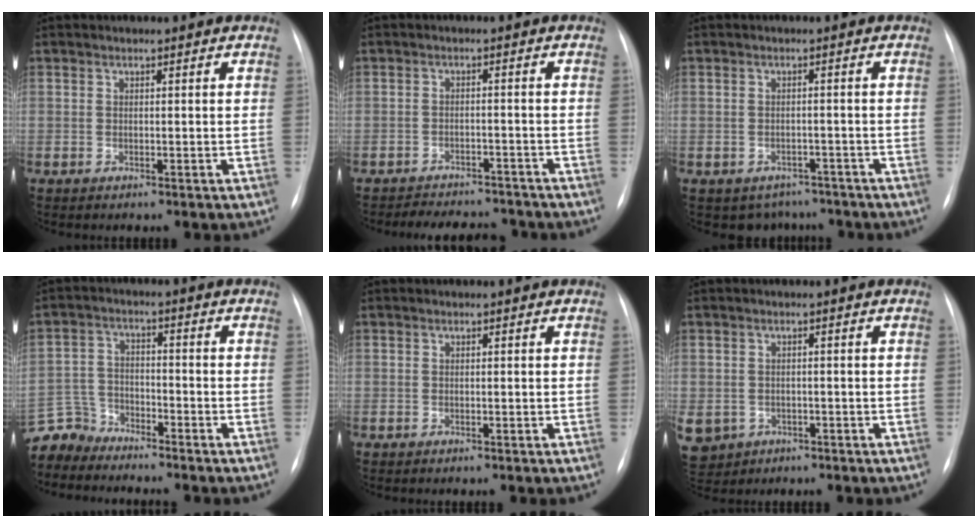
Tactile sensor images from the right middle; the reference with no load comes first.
{"total": 9.3, "force": [-8.6, 2.6, 2.3], "torque": [-0.040, 0.003, -0.108]}
{"total": 4.8, "force": [-3.9, 2.9, 0.3], "torque": [0.002, 0.010, -0.047]}
{"total": 6.1, "force": [-5.8, 1.3, -1.1], "torque": [0.015, 0.002, -0.119]}
{"total": 0.0}
{"total": 11.3, "force": [-4.6, 9.6, 3.9], "torque": [-0.133, -0.003, -0.055]}